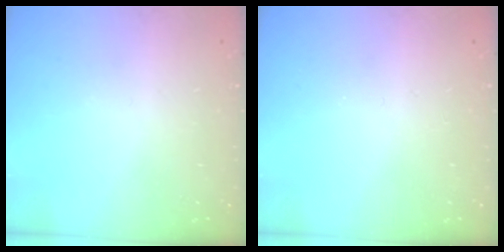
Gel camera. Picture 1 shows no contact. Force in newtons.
{"total": 0.0}